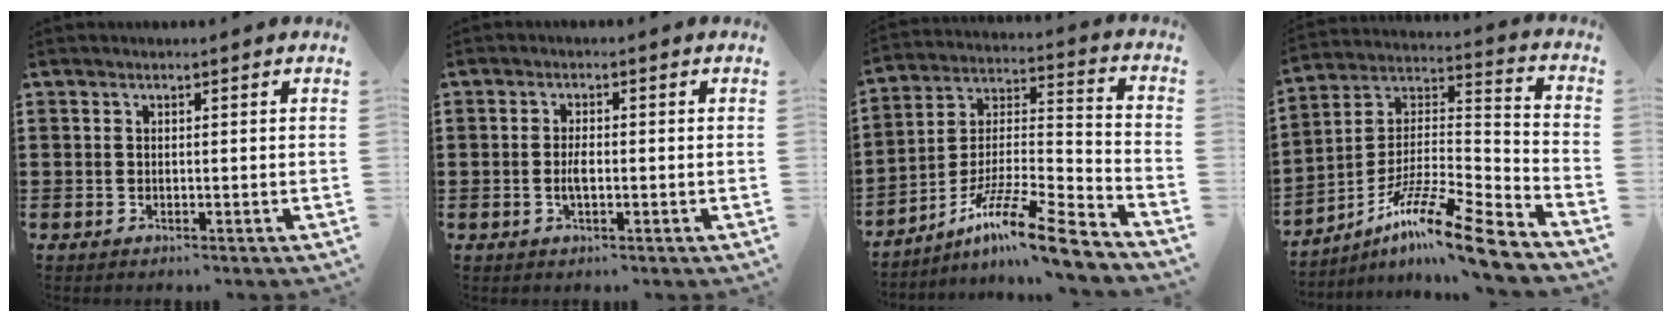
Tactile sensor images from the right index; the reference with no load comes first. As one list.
[{"total": 2.5, "force": [-0.5, 1.0, 2.2], "torque": [-0.050, -0.002, -0.011]}, {"total": 13.2, "force": [-10.2, 1.2, 8.3], "torque": [-0.144, 0.016, -0.195]}, {"total": 13.3, "force": [-10.5, 0.4, 8.2], "torque": [-0.141, 0.011, -0.201]}]